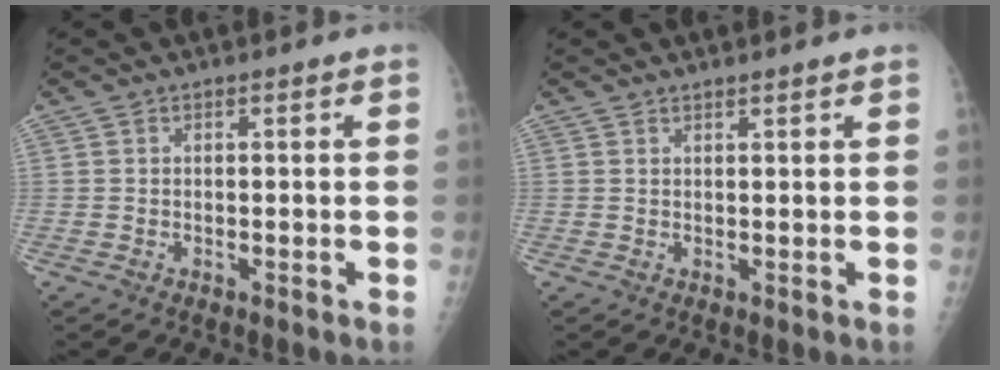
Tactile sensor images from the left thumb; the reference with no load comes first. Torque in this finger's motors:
{"motor_torque": [-0.27, -0.11, -0.26, 0.00, -0.01]}